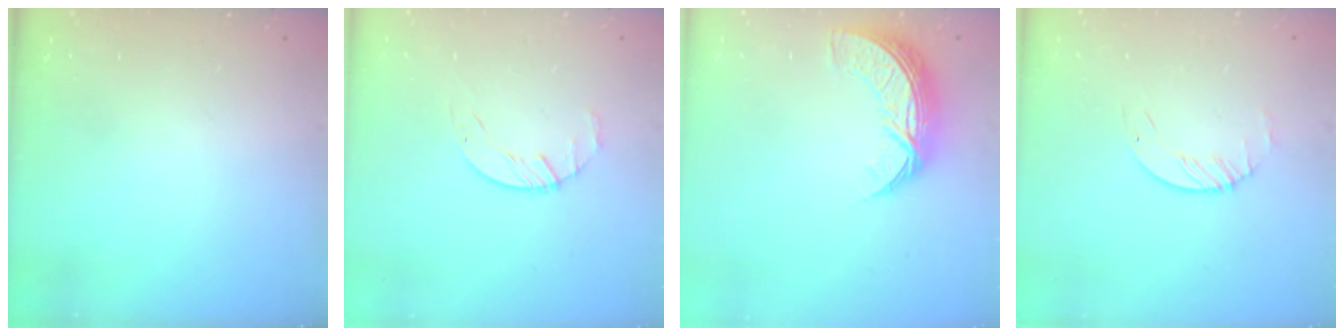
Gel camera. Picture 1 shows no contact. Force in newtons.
{"total": 2.1, "press": 2.1, "slide": 0.3}
{"total": 8.8, "press": 8.7, "slide": 1.0}
{"total": 1.6, "press": 1.6, "slide": 0.2}